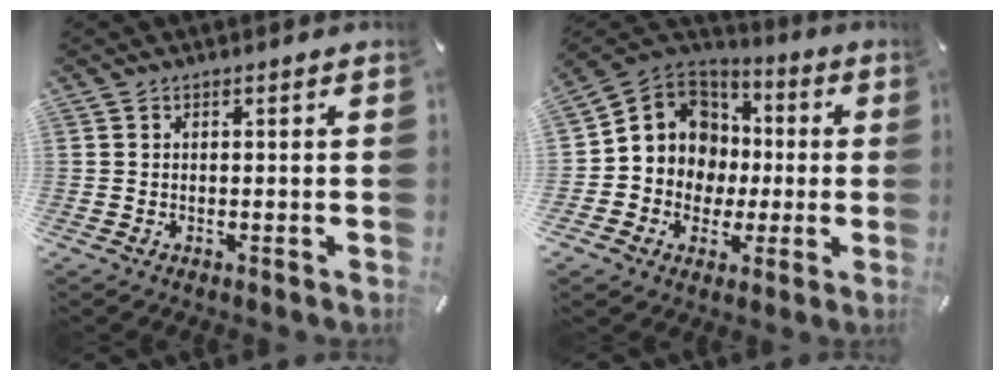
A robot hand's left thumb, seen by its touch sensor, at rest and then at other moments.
{"total": 10.9, "force": [0.6, 10.7, 1.7], "torque": [-0.048, -0.011, 0.023]}